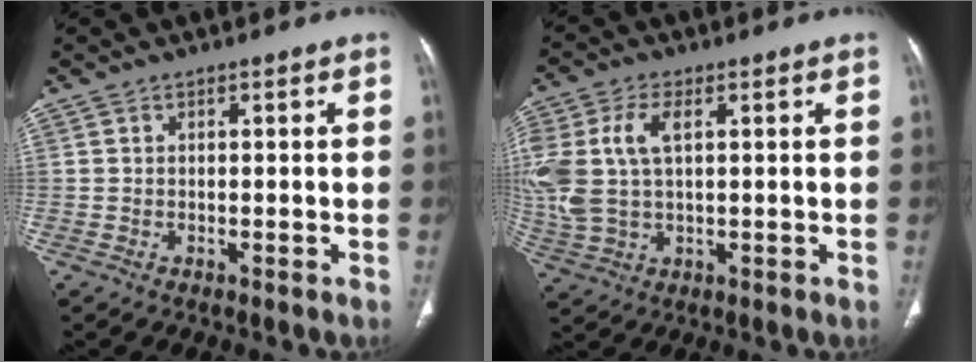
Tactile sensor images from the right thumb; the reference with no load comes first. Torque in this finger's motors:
{"motor_torque": [0.30, 0.31, 0.35, 0.24, 0.22]}